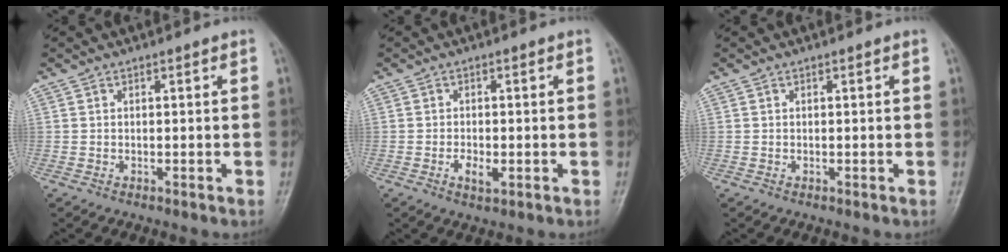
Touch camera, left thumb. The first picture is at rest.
{"total": 3.0, "force": [-0.8, 1.4, 2.5], "torque": [-0.043, -0.003, -0.014]}
{"total": 0.0}